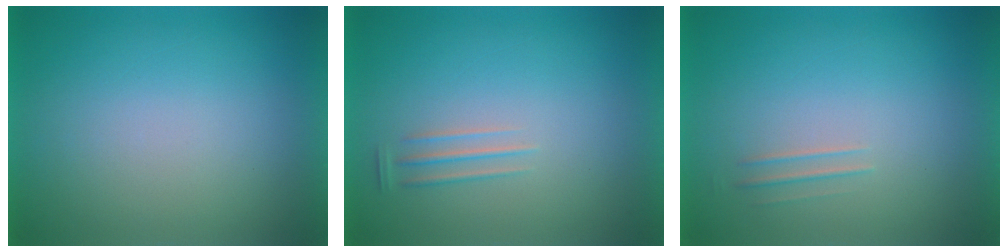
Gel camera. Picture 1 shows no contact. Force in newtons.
{"total": 1.7}
{"total": 1.8}